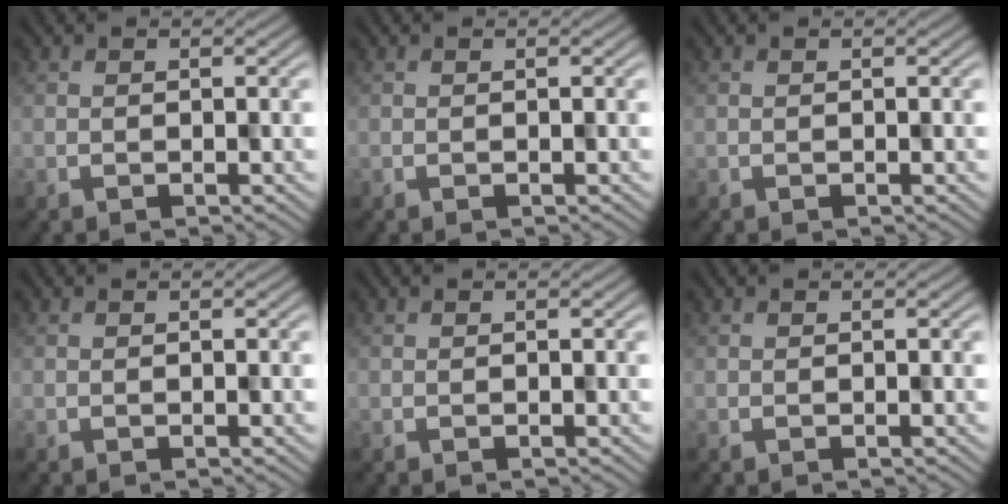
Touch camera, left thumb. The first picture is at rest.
{"total": 0.0}
{"total": 0.0}
{"total": 0.0}
{"total": 0.0}
{"total": 0.0}